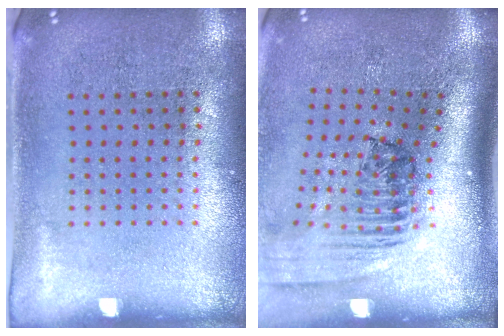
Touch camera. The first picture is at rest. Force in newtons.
{"total": 2.5, "press": 1.7, "slide": 1.8}